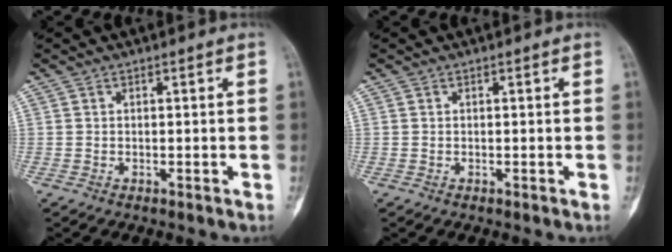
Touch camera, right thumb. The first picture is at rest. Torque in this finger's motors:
{"motor_torque": [0.01, 0.01, -0.08, -0.04, 0.01]}